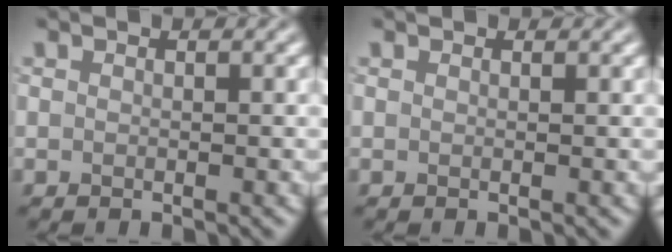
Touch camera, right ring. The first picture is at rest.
{"total": 0.5, "force": [0.5, 0.1, 0.0], "torque": [-0.002, -0.003, 0.006]}